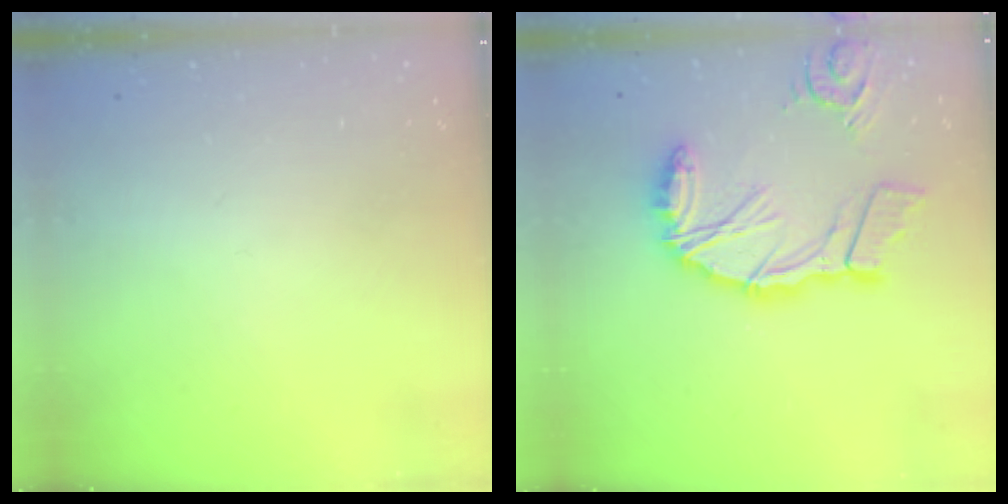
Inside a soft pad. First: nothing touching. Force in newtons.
{"total": 17.7, "press": 17.6, "slide": 2.0}